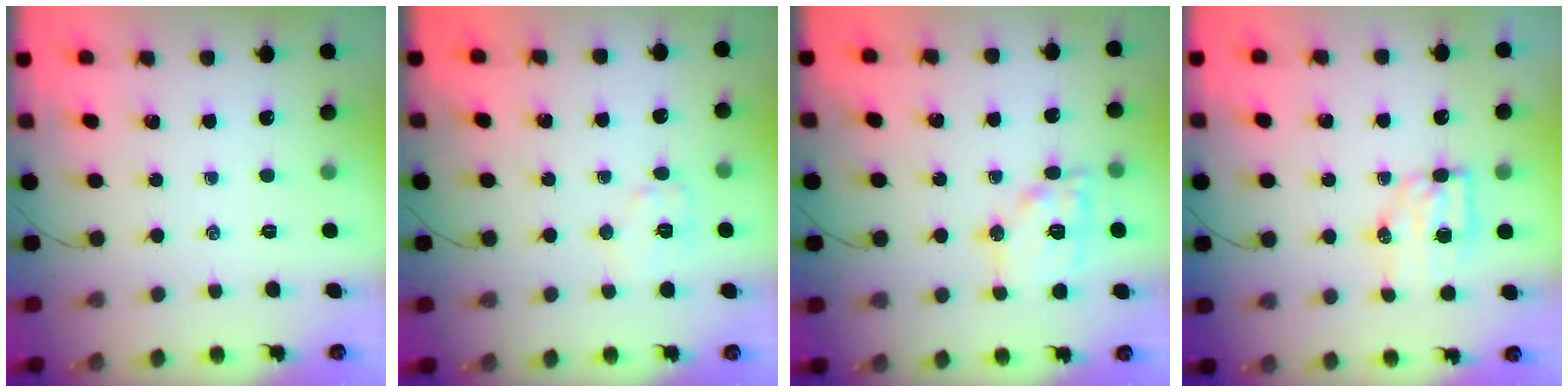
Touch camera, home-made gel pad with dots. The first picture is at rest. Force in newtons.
{"total": 6.9, "press": 6.9, "slide": 0.4}
{"total": 12.5, "press": 12.4, "slide": 1.2}
{"total": 7.1, "press": 7.0, "slide": 0.9}